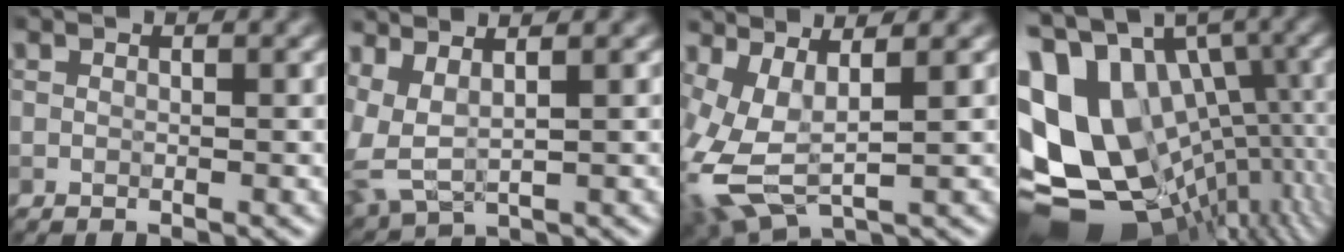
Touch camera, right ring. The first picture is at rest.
{"total": 3.8, "force": [1.5, 1.6, 3.1], "torque": [-0.081, 0.007, 0.050]}
{"total": 6.1, "force": [-1.3, 2.6, 5.3], "torque": [-0.142, -0.004, -0.002]}
{"total": 18.0, "force": [-2.8, 13.1, 12.0], "torque": [-0.197, 0.000, 0.009]}